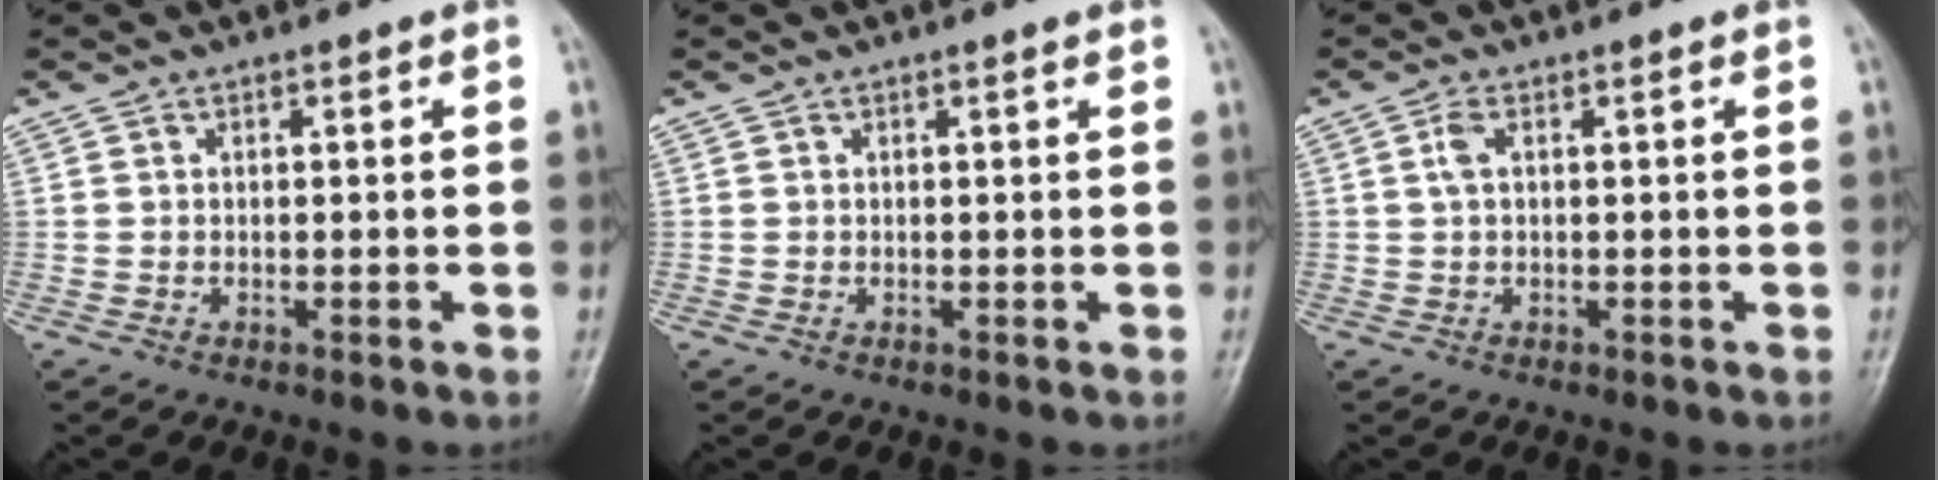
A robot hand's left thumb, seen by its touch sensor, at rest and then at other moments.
{"total": 0.8, "force": [0.4, 0.0, 0.6], "torque": [-0.011, 0.001, 0.005]}
{"total": 1.7, "force": [0.4, 0.6, 1.6], "torque": [-0.042, 0.011, 0.010]}